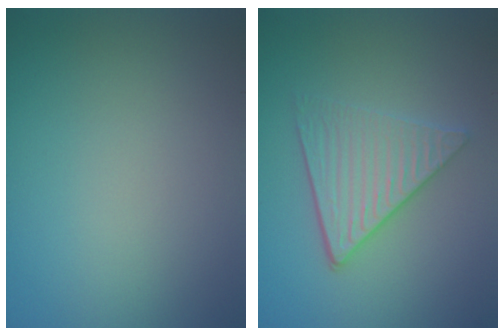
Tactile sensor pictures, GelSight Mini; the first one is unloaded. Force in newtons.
{"total": 3.8, "press": 3.3, "slide": 2.0}